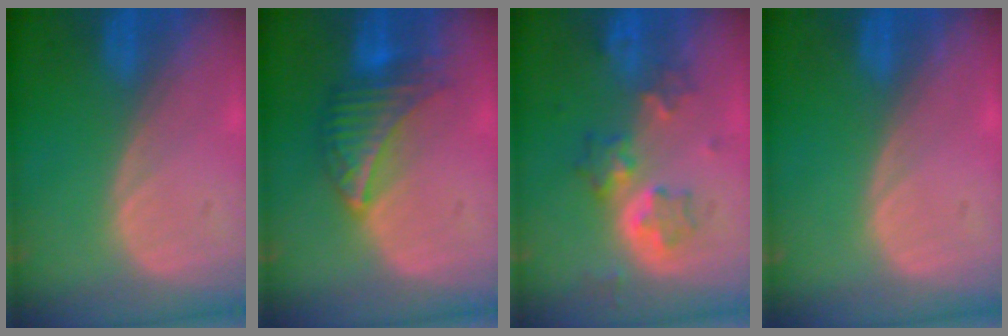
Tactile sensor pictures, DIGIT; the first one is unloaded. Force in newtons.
{"total": 6.5, "press": 6.5, "slide": 1.0}
{"total": 6.4, "press": 5.6, "slide": 3.1}
{"total": 0.0}